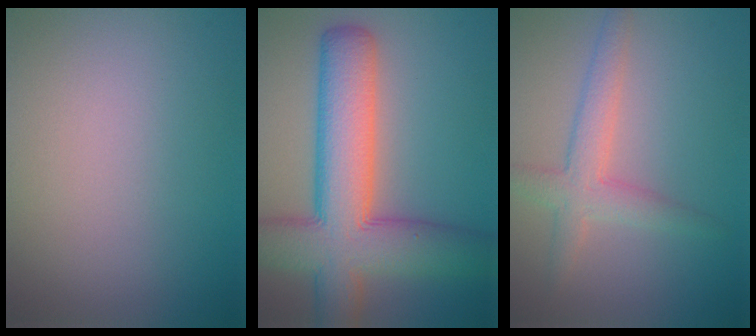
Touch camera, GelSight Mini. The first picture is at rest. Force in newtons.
{"total": 10.0, "press": 10.0, "slide": 0.5}
{"total": 3.4, "press": 3.3, "slide": 0.3}